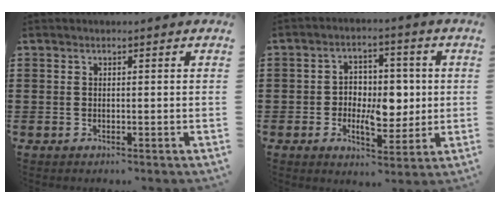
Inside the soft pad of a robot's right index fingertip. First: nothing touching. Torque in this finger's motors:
{"motor_torque": [1.28, 0.85, 0.40, 0.07]}